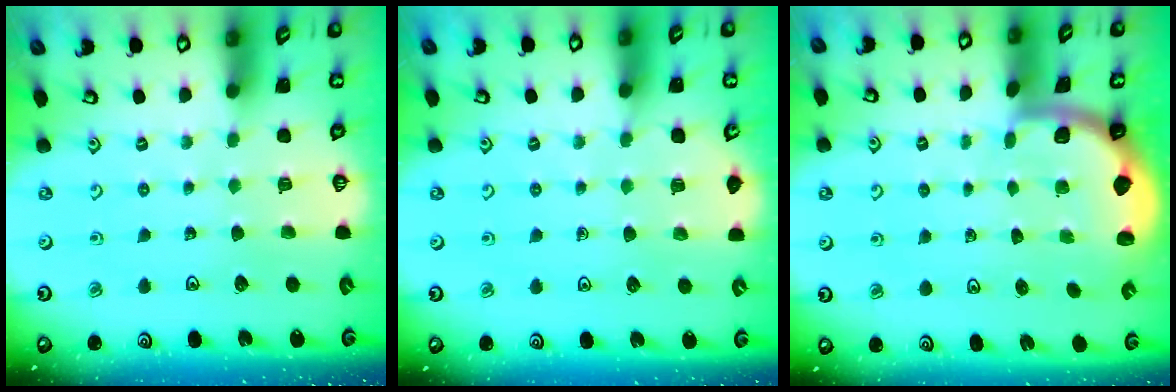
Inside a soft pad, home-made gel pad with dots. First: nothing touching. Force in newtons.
{"total": 4.8, "press": 4.3, "slide": 2.2}
{"total": 1.9, "press": 1.8, "slide": 0.6}